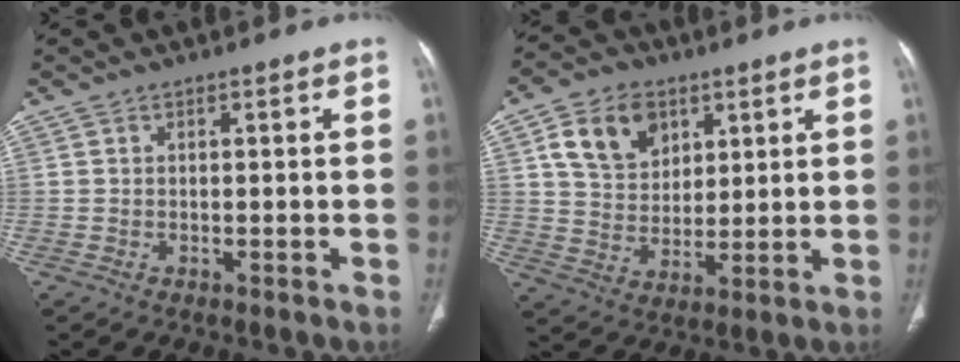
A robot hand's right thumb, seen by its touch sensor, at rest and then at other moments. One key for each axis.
{"total": 11.8, "fx": 5.2, "fy": 8.7, "fz": 6.2, "tx": -0.076, "ty": -0.015, "tz": 0.098}